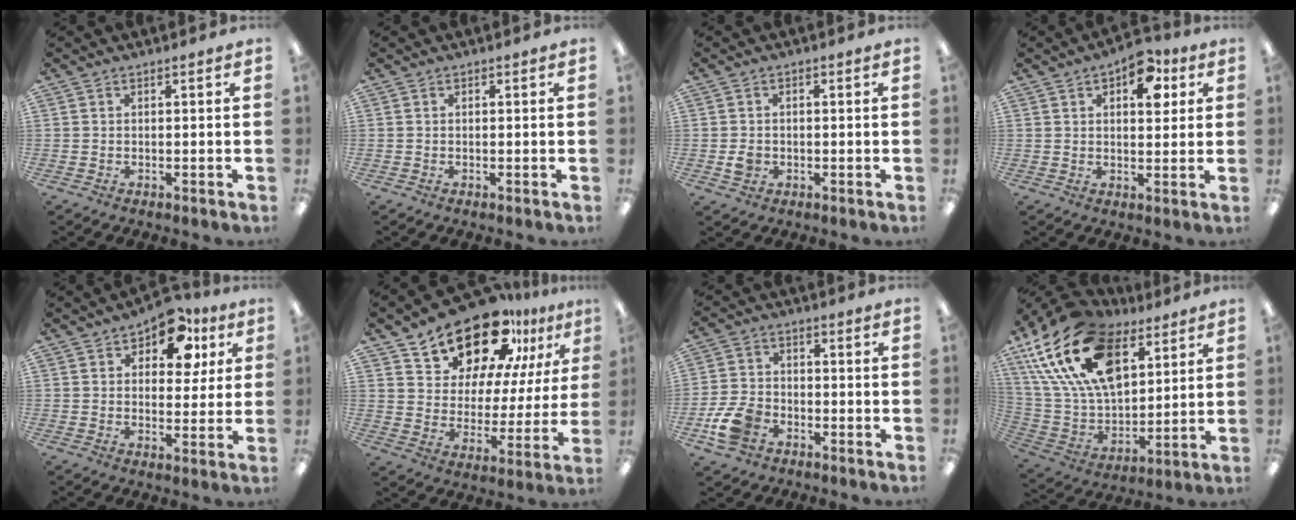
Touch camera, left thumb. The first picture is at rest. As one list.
[{"total": 0.0}, {"total": 2.7, "force": [-0.4, 2.3, 1.3], "torque": [-0.013, 0.001, -0.009]}, {"total": 10.2, "force": [4.6, 5.6, 7.2], "torque": [-0.078, -0.017, 0.075]}, {"total": 11.8, "force": [6.7, 6.9, 6.9], "torque": [-0.092, -0.020, 0.114]}, {"total": 20.1, "force": [15.9, 9.0, 8.3], "torque": [-0.150, -0.109, 0.281]}, {"total": 8.9, "force": [-4.2, 6.1, 4.9], "torque": [-0.109, 0.020, -0.078]}, {"total": 25.8, "force": [12.5, 14.9, 17.1], "torque": [-0.354, -0.048, 0.226]}]